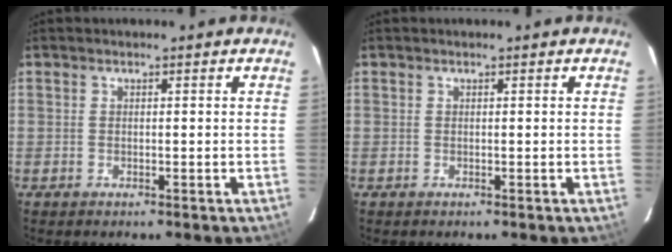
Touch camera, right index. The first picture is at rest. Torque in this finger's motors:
{"motor_torque": [0.00, 0.00, 0.00, 0.00]}